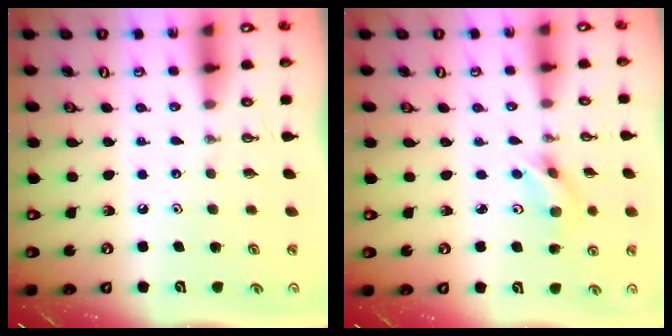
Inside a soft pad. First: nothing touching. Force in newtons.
{"total": 4.4, "press": 3.8, "slide": 2.2}